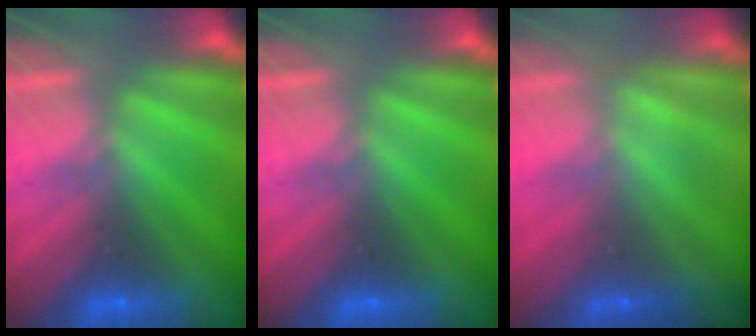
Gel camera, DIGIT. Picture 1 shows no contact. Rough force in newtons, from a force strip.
{"total": 0.0}
{"total": 1.7}